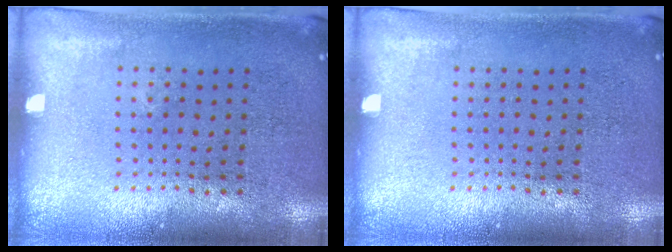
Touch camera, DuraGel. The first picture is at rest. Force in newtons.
{"total": 0.0}